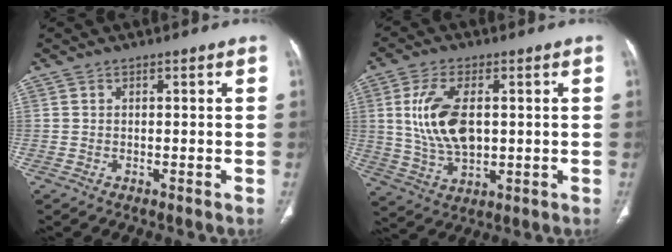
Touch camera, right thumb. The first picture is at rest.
{"total": 12.3, "force": [1.6, 6.7, 10.2], "torque": [-0.201, -0.006, 0.038]}